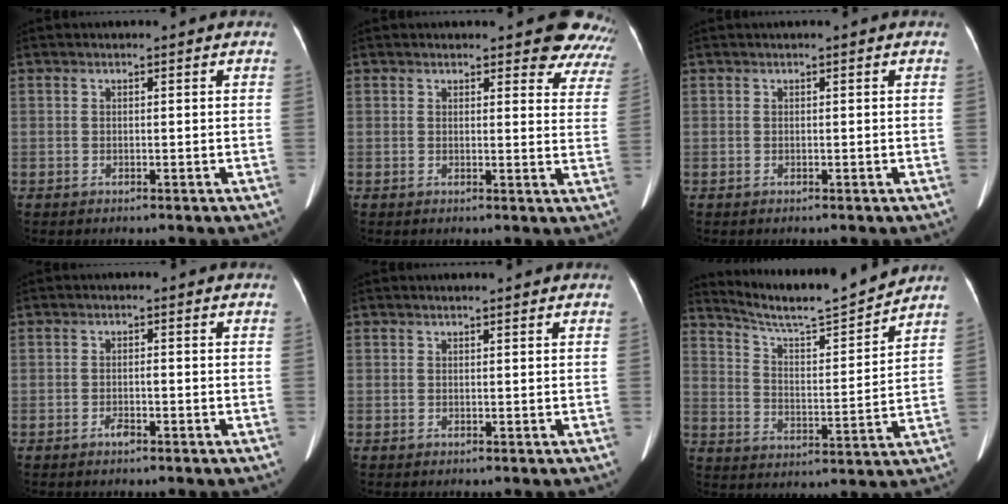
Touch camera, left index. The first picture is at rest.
{"total": 9.1, "force": [8.1, 3.1, 2.7], "torque": [0.014, -0.029, 0.057]}
{"total": 0.0}
{"total": 1.3, "force": [-0.9, 0.3, 0.8], "torque": [-0.013, -0.002, -0.012]}
{"total": 1.4, "force": [1.3, 0.1, 0.5], "torque": [-0.010, 0.011, 0.020]}
{"total": 12.9, "force": [12.4, -0.9, 3.3], "torque": [-0.065, -0.011, 0.202]}